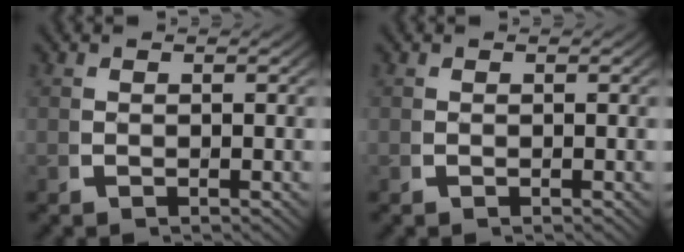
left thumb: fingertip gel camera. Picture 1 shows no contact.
{"total": 0.0}